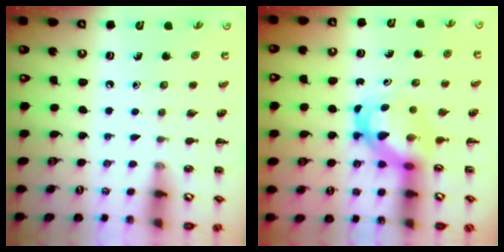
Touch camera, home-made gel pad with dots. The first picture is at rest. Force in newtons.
{"total": 4.9, "press": 4.7, "slide": 1.2}